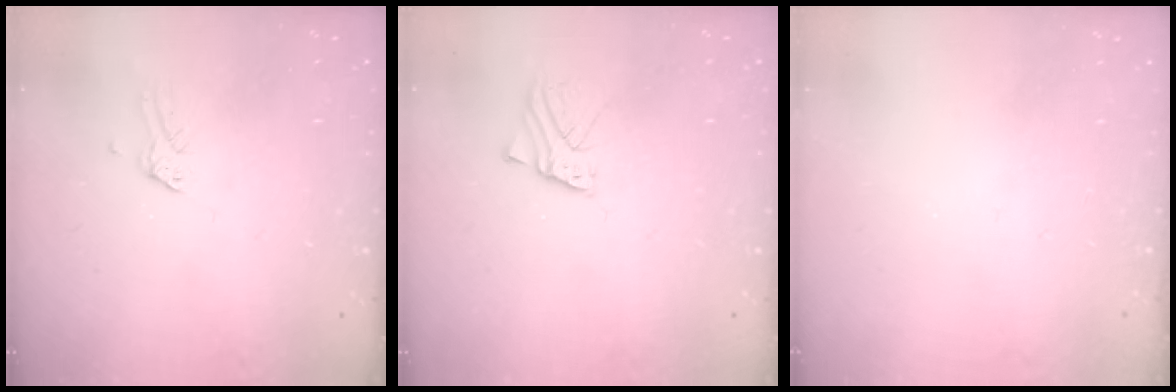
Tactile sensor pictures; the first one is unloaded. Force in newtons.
{"total": 2.4, "press": 2.4, "slide": 0.2}
{"total": 0.0}